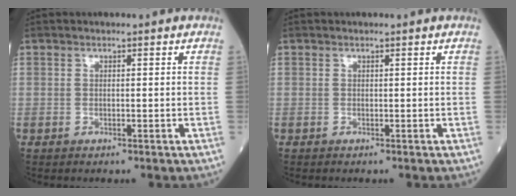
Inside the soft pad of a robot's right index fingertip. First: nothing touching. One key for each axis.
{"total": 0.0}